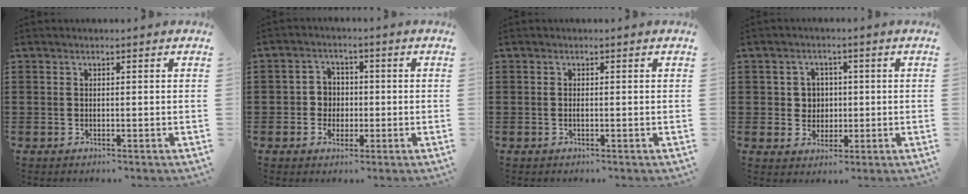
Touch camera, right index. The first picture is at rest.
{"total": 3.7, "force": [-0.6, 3.6, 0.8], "torque": [-0.028, 0.012, -0.015]}
{"total": 0.0}
{"total": 3.8, "force": [0.2, 3.7, 0.7], "torque": [-0.031, 0.014, 0.001]}